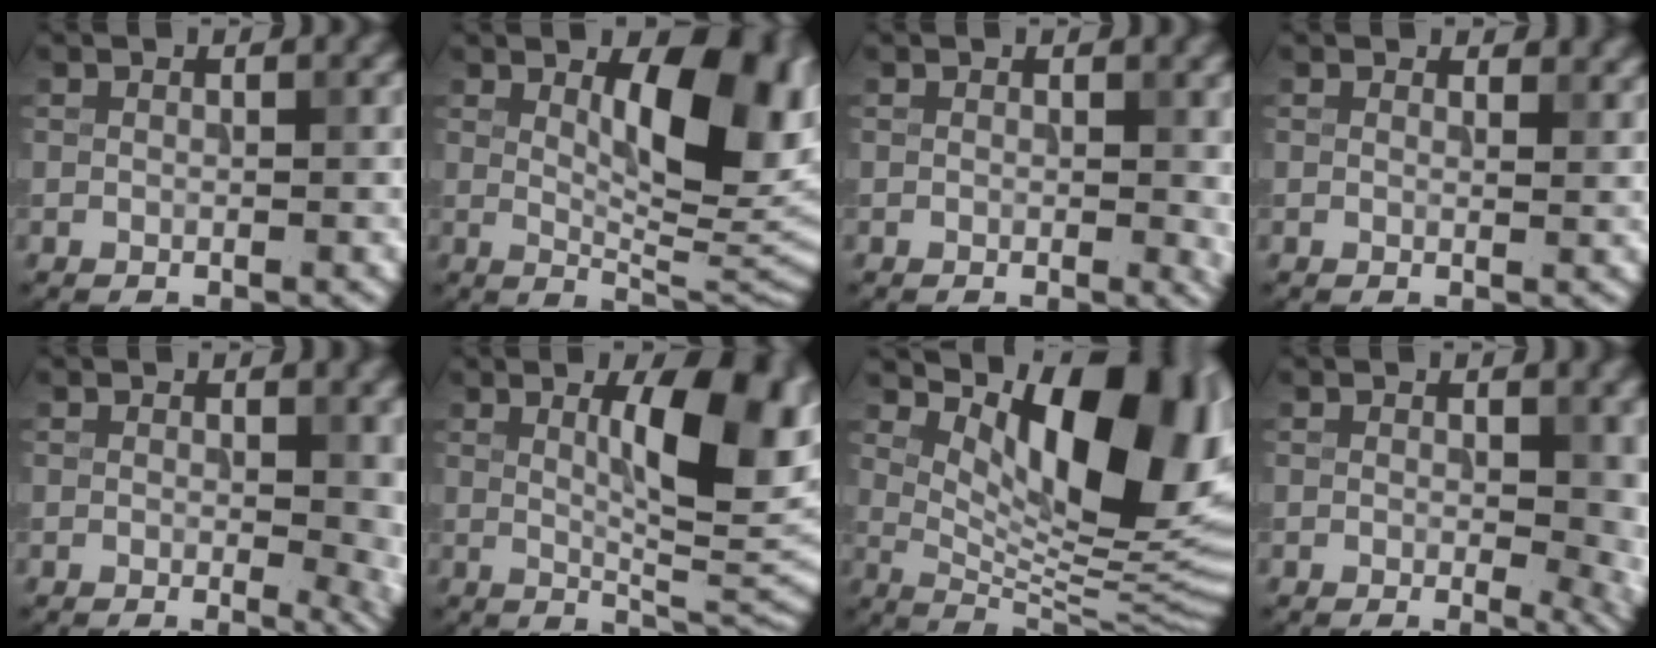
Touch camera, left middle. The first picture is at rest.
{"total": 10.6, "force": [2.9, 4.1, 9.3], "torque": [-0.120, -0.001, 0.049]}
{"total": 1.7, "force": [0.3, 0.7, 1.5], "torque": [-0.012, -0.003, 0.002]}
{"total": 1.9, "force": [1.7, 0.7, 0.7], "torque": [-0.011, -0.005, 0.017]}
{"total": 5.2, "force": [-0.1, 2.5, 4.6], "torque": [-0.042, -0.006, -0.003]}
{"total": 10.2, "force": [2.5, 3.0, 9.4], "torque": [-0.124, -0.002, 0.045]}
{"total": 14.9, "force": [5.6, 6.3, 12.3], "torque": [-0.156, -0.003, 0.096]}
{"total": 6.3, "force": [0.0, 3.2, 5.4], "torque": [-0.047, -0.004, -0.004]}